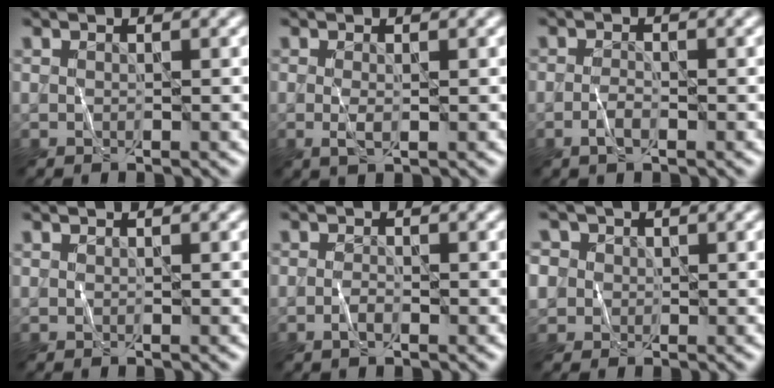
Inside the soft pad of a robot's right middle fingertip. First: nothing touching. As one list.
[{"total": 1.5, "force": [-0.2, 0.4, 1.4], "torque": [-0.032, -0.002, -0.004]}, {"total": 1.5, "force": [-0.8, 0.5, 1.1], "torque": [-0.023, 0.002, -0.018]}, {"total": 0.0}, {"total": 1.1, "force": [-0.6, 0.5, 0.9], "torque": [-0.017, 0.003, -0.013]}, {"total": 4.7, "force": [1.2, 4.3, 1.6], "torque": [-0.036, 0.029, 0.000]}]